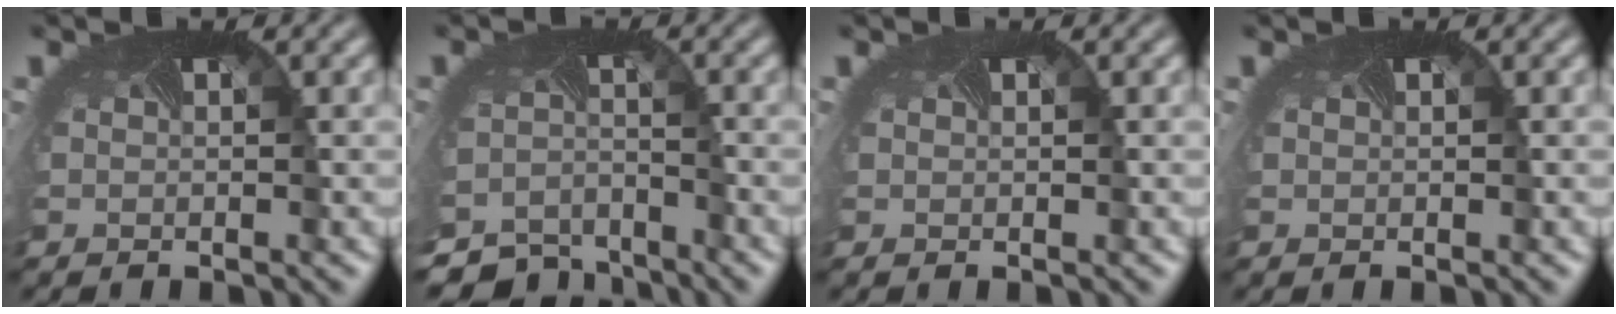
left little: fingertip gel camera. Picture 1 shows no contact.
{"total": 6.2, "force": [-6.0, 1.4, 0.0], "torque": [-0.005, -0.034, -0.104]}
{"total": 0.0}
{"total": 0.0}